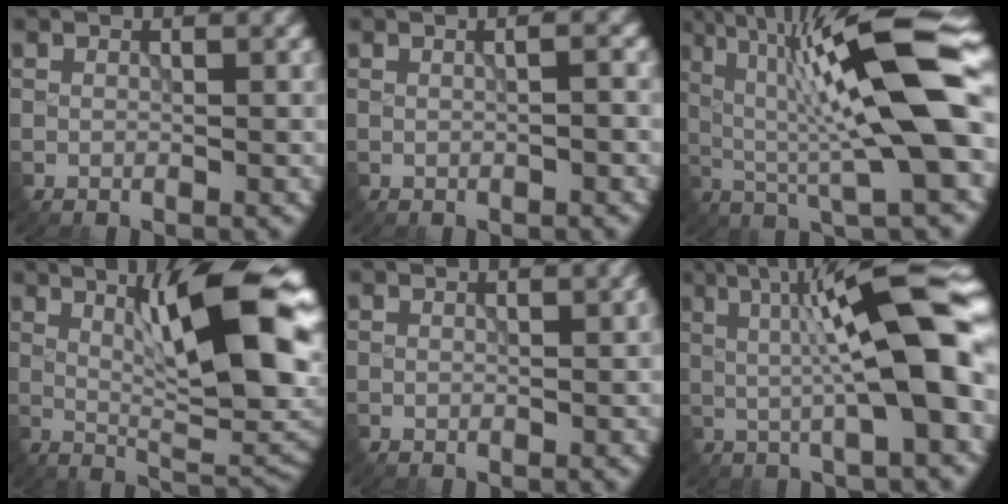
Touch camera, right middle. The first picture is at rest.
{"total": 1.9, "force": [0.3, 0.8, 1.7], "torque": [-0.007, 0.000, -0.004]}
{"total": 14.8, "force": [1.8, 2.8, 14.4], "torque": [-0.223, 0.017, 0.023]}
{"total": 11.3, "force": [2.9, 2.6, 10.6], "torque": [-0.152, 0.004, 0.049]}
{"total": 0.7, "force": [0.1, 0.1, 0.6], "torque": [-0.007, 0.002, 0.003]}
{"total": 11.5, "force": [0.8, 1.7, 11.3], "torque": [-0.156, 0.024, 0.010]}